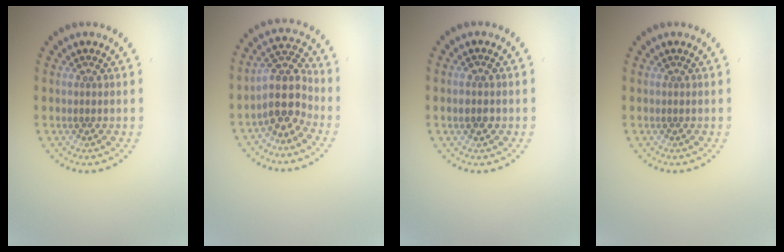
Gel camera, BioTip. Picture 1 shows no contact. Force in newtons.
{"total": 4.2, "press": 3.5, "slide": 2.2}
{"total": 1.3, "press": 1.3, "slide": 0.1}
{"total": 0.0}